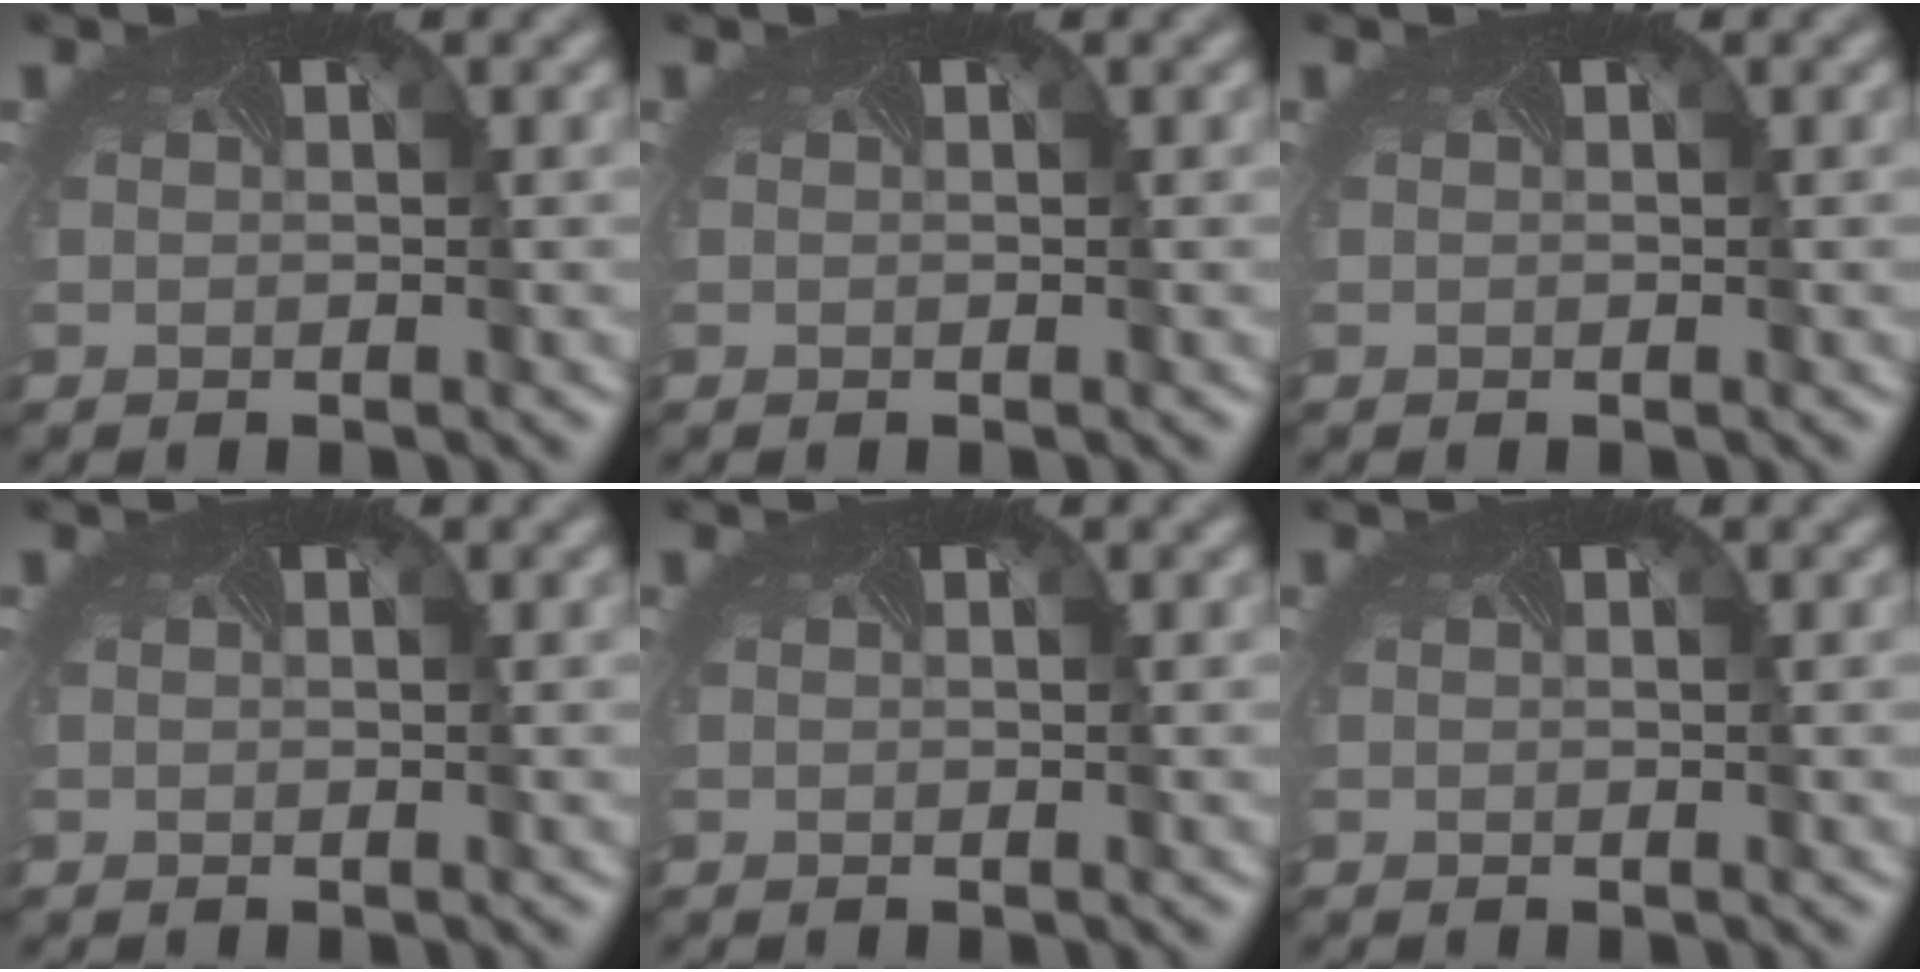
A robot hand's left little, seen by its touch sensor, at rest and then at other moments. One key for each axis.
{"total": 0.0}
{"total": 0.0}
{"total": 0.0}
{"total": 0.0}
{"total": 0.0}